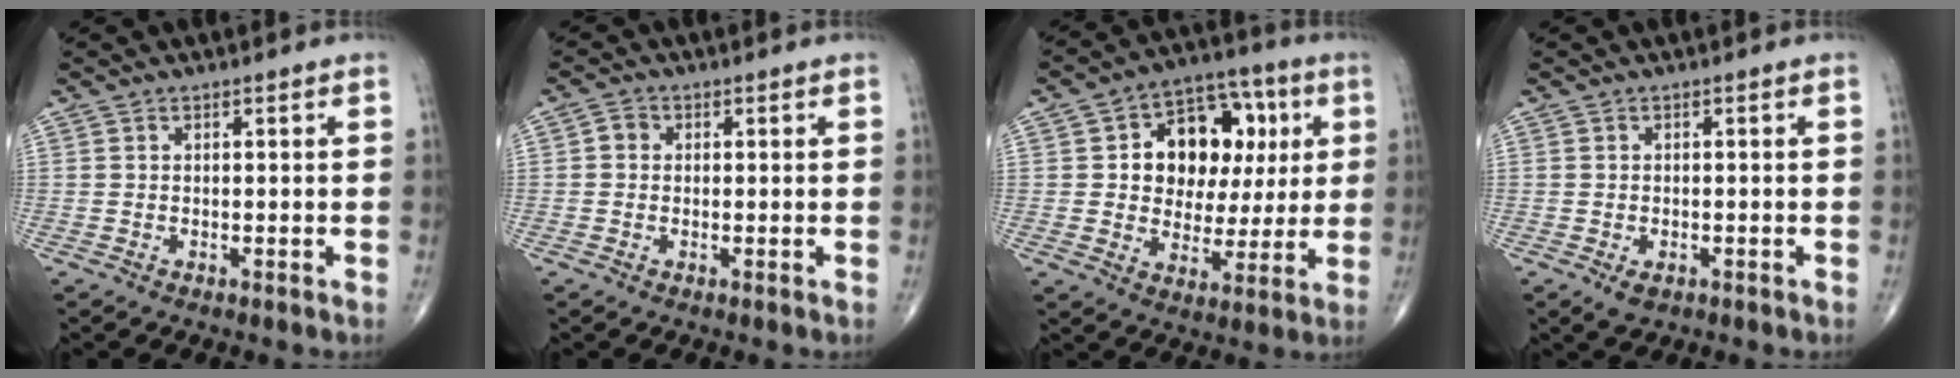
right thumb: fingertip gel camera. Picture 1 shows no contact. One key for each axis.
{"total": 2.0, "fx": 0.1, "fy": 1.8, "fz": 0.9, "tx": -0.006, "ty": 0.004, "tz": -0.002}
{"total": 16.5, "fx": 3.4, "fy": 12.0, "fz": 10.8, "tx": -0.100, "ty": 0.015, "tz": 0.053}
{"total": 2.3, "fx": -1.1, "fy": 1.4, "fz": 1.5, "tx": -0.019, "ty": -0.001, "tz": -0.010}